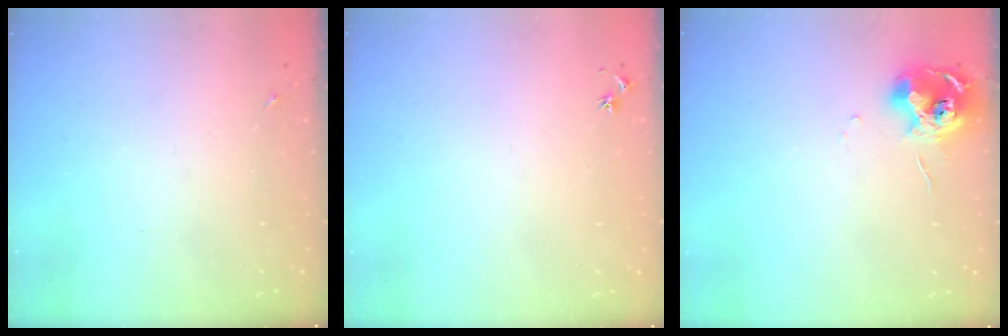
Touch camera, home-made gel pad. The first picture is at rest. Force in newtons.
{"total": 3.0, "press": 2.9, "slide": 0.3}
{"total": 11.7, "press": 11.6, "slide": 1.0}